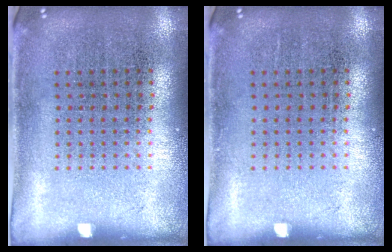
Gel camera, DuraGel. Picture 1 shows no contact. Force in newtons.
{"total": 0.0}